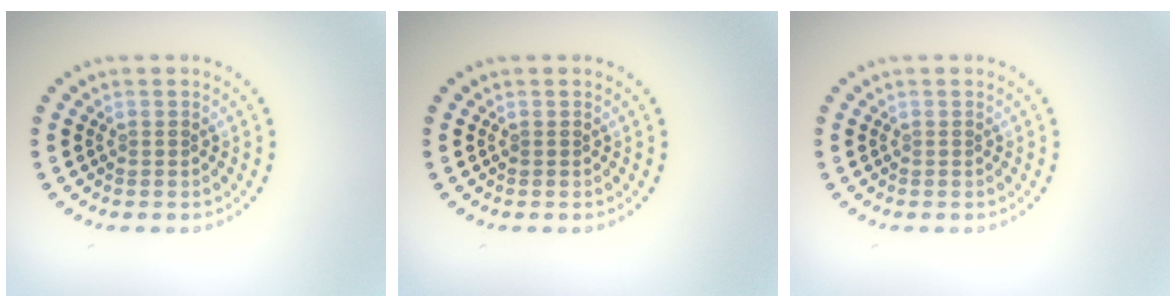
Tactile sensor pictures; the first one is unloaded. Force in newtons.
{"total": 0.0}
{"total": 0.0}